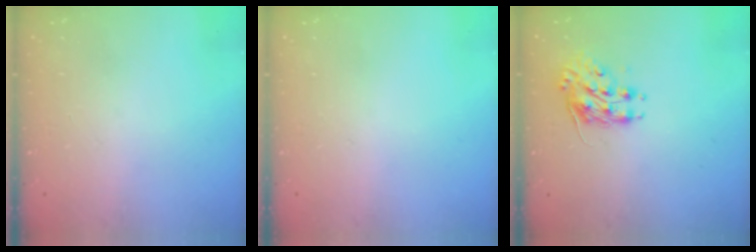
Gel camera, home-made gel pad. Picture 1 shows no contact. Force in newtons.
{"total": 0.0}
{"total": 8.2, "press": 8.1, "slide": 0.3}